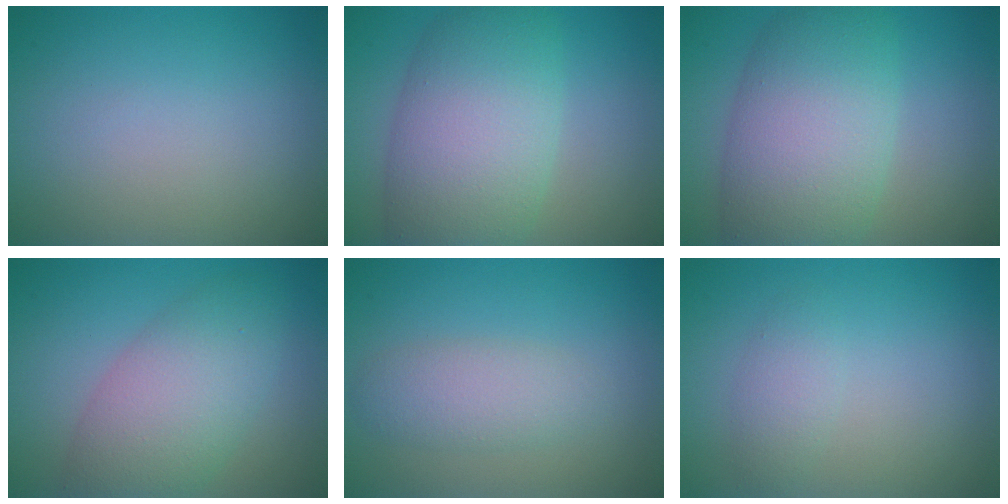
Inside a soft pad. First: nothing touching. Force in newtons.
{"total": 9.4, "press": 9.4, "slide": 0.3}
{"total": 9.4, "press": 9.4, "slide": 0.3}
{"total": 6.3, "press": 6.3, "slide": 0.2}
{"total": 2.9, "press": 2.9, "slide": 0.2}
{"total": 1.6, "press": 1.6, "slide": 0.0}